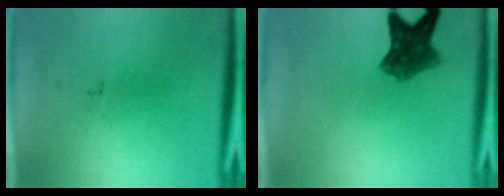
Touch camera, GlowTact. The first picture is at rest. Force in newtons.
{"total": 6.4}